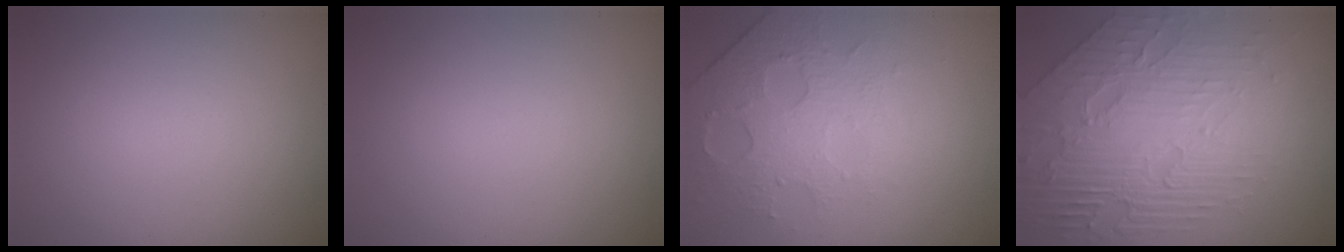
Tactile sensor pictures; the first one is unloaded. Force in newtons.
{"total": 0.0}
{"total": 4.9, "press": 3.2, "slide": 3.7}
{"total": 8.4, "press": 5.7, "slide": 6.2}